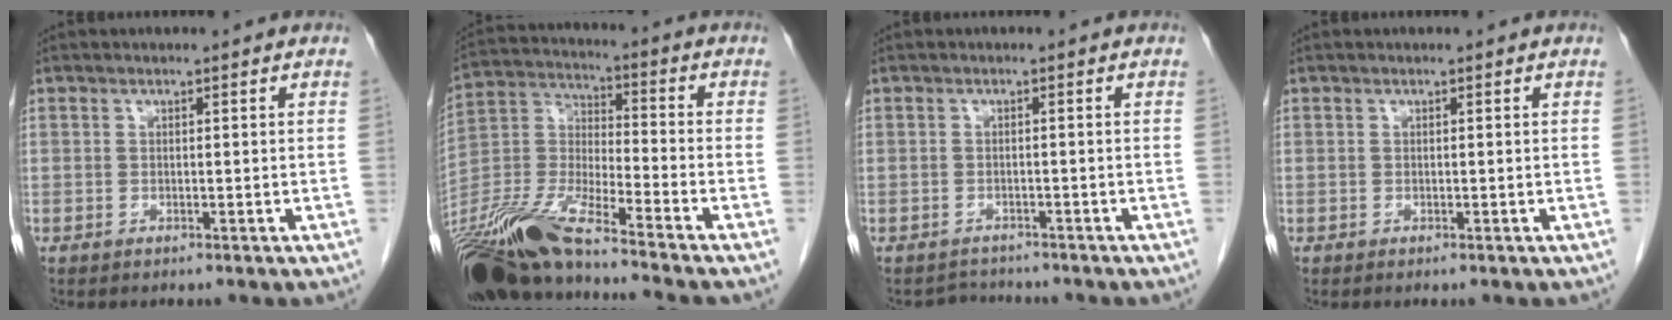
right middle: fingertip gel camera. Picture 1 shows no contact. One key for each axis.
{"total": 16.2, "fx": -13.3, "fy": 0.1, "fz": 9.2, "tx": -0.199, "ty": -0.013, "tz": -0.254}
{"total": 2.2, "fx": -2.0, "fy": 0.4, "fz": -0.6, "tx": 0.009, "ty": -0.008, "tz": -0.031}
{"total": 0.0}